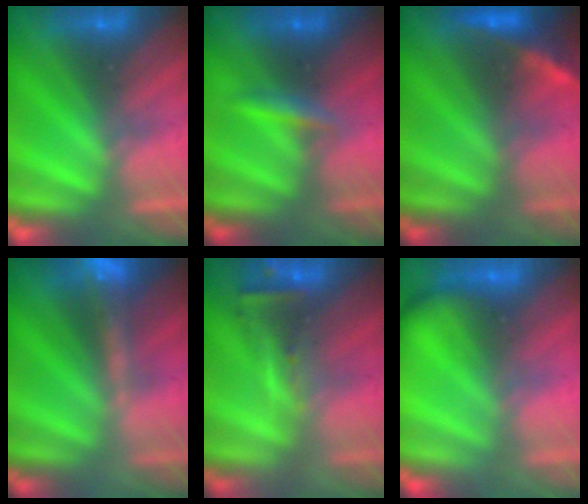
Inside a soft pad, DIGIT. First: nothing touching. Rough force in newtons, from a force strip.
{"total": 2.4}
{"total": 2.3}
{"total": 8.7}
{"total": 2.5}
{"total": 2.3}